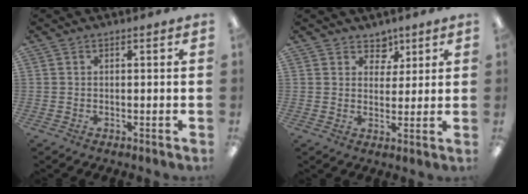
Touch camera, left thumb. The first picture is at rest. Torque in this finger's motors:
{"motor_torque": [0.51, 0.10, -0.10, 0.09, -0.04]}